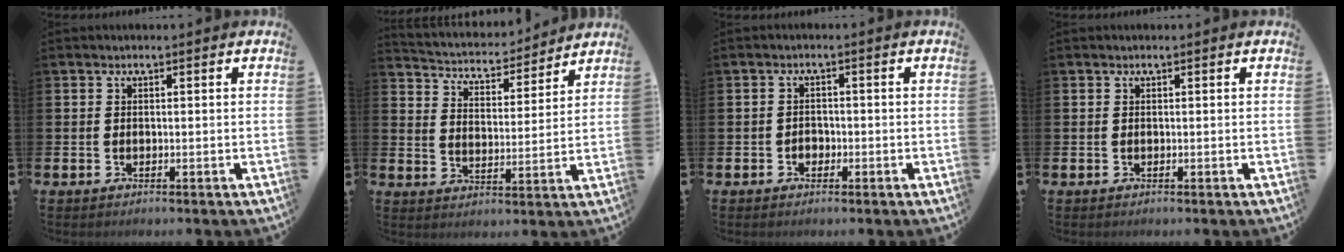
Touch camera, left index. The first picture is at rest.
{"total": 4.6, "force": [4.4, 1.3, 0.3], "torque": [-0.035, -0.037, 0.072]}
{"total": 1.5, "force": [-0.6, 1.3, 0.4], "torque": [-0.007, 0.003, -0.016]}
{"total": 0.0}